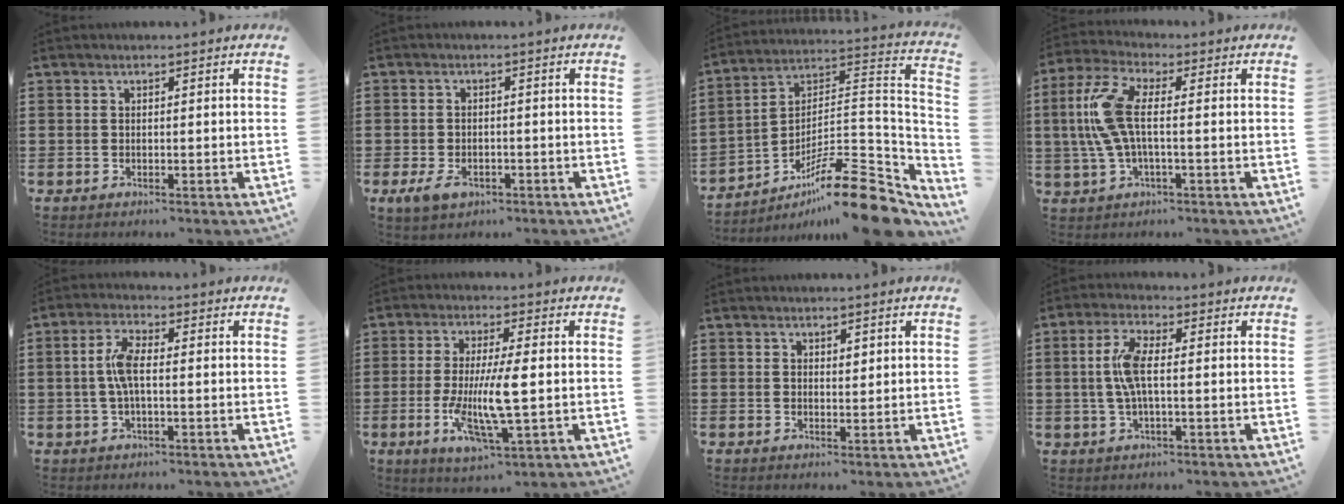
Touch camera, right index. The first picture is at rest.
{"total": 2.9, "force": [-1.4, 1.7, 1.8], "torque": [-0.047, -0.005, -0.031]}
{"total": 16.3, "force": [-11.3, 3.1, 11.4], "torque": [-0.155, 0.037, -0.202]}
{"total": 9.5, "force": [0.1, 3.5, 8.8], "torque": [-0.208, -0.013, -0.006]}
{"total": 5.3, "force": [-0.1, 1.7, 5.0], "torque": [-0.107, 0.003, -0.009]}
{"total": 9.5, "force": [-1.3, 1.9, 9.2], "torque": [-0.191, -0.017, -0.028]}
{"total": 1.1, "force": [0.8, 0.6, 0.5], "torque": [-0.001, 0.000, 0.013]}
{"total": 6.2, "force": [0.0, 1.9, 5.9], "torque": [-0.130, -0.001, -0.008]}